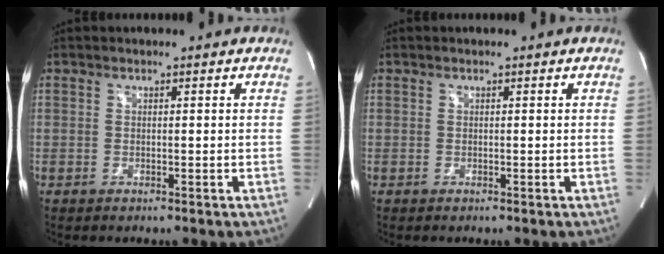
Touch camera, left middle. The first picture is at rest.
{"total": 0.0}